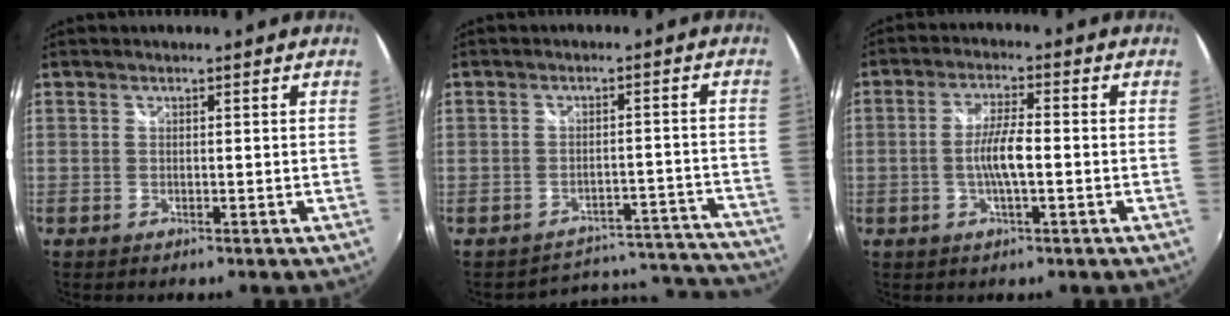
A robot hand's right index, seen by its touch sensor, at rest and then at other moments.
{"total": 16.7, "force": [-15.8, 5.2, 1.4], "torque": [-0.009, 0.057, -0.185]}
{"total": 5.5, "force": [-1.2, 0.9, 5.3], "torque": [-0.102, 0.002, -0.021]}